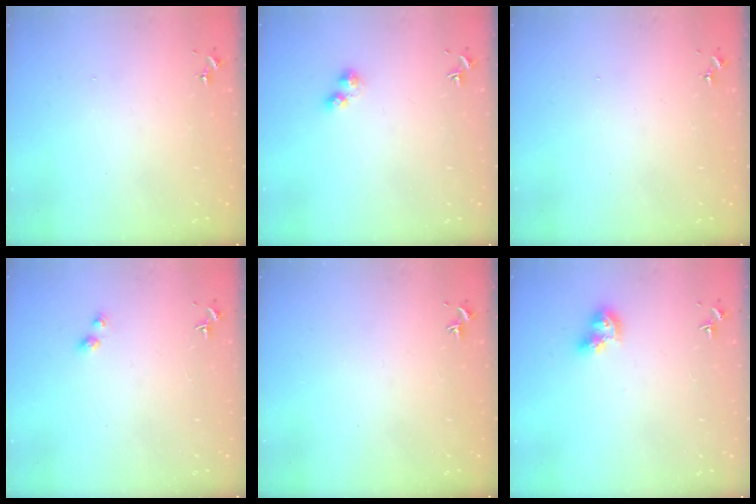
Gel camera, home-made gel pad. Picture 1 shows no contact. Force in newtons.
{"total": 3.5, "press": 3.4, "slide": 0.5}
{"total": 0.0}
{"total": 2.7, "press": 2.7, "slide": 0.3}
{"total": 0.0}
{"total": 9.3, "press": 9.2, "slide": 1.2}